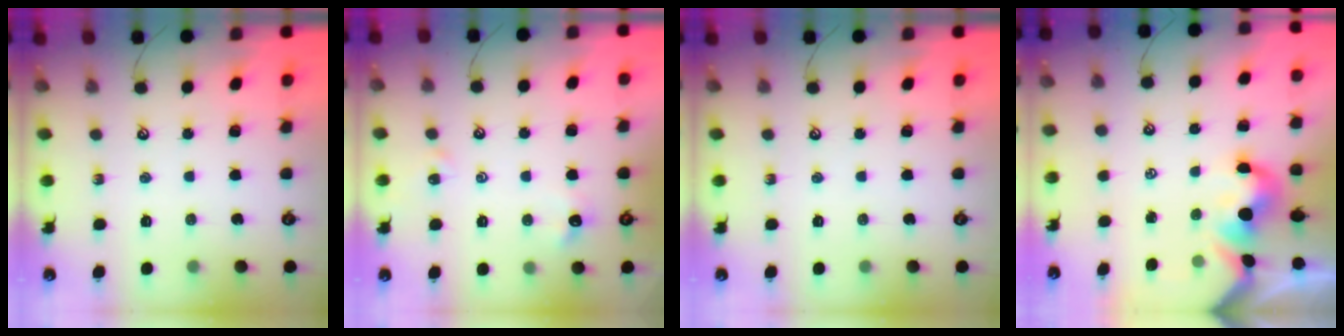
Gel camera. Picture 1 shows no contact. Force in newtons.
{"total": 2.3, "press": 2.2, "slide": 0.6}
{"total": 0.0}
{"total": 1.0, "press": 0.7, "slide": 0.7}